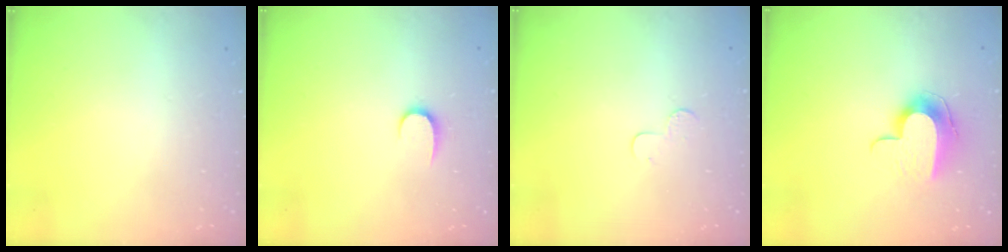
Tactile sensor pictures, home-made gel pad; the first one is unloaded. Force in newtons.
{"total": 5.4, "press": 5.4, "slide": 0.5}
{"total": 3.9, "press": 3.9, "slide": 0.4}
{"total": 9.9, "press": 9.9, "slide": 0.3}